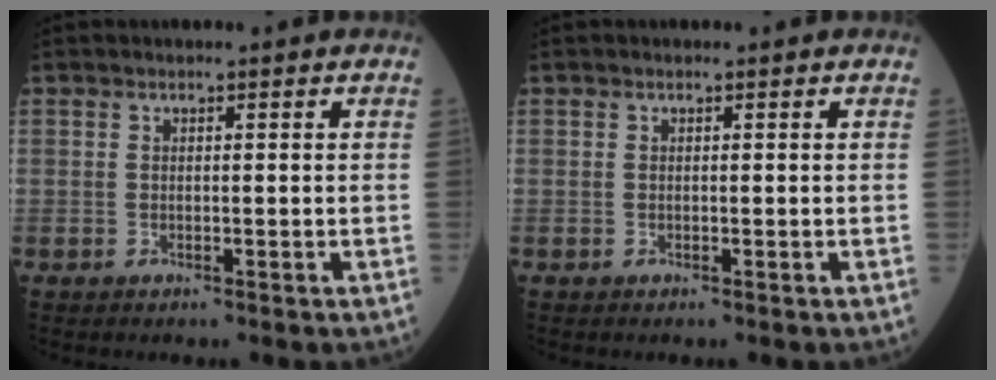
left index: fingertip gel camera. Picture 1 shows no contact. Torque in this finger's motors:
{"motor_torque": [-0.01, 0.01, 0.00, -0.01]}